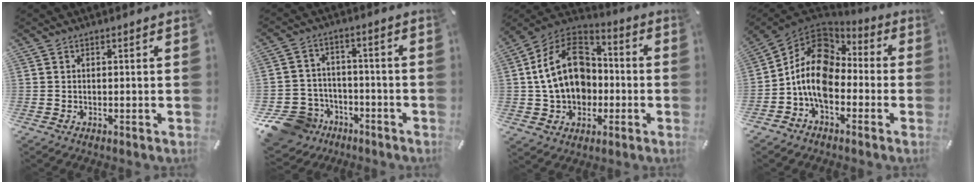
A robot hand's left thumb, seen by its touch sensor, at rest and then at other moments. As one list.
[{"total": 11.6, "force": [-6.7, 8.9, 3.3], "torque": [-0.077, 0.049, -0.114]}, {"total": 18.3, "force": [-0.5, 14.6, 11.1], "torque": [-0.228, 0.016, -0.011]}, {"total": 12.9, "force": [-2.6, 9.5, 8.4], "torque": [-0.185, 0.023, -0.051]}]